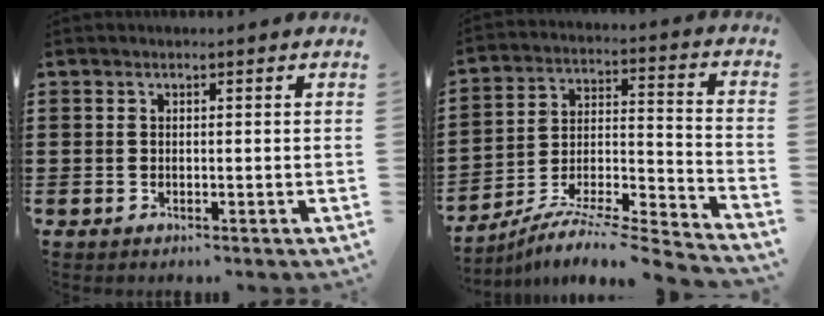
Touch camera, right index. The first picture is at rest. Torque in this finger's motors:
{"motor_torque": [0.77, 0.90, -0.33, -0.06]}